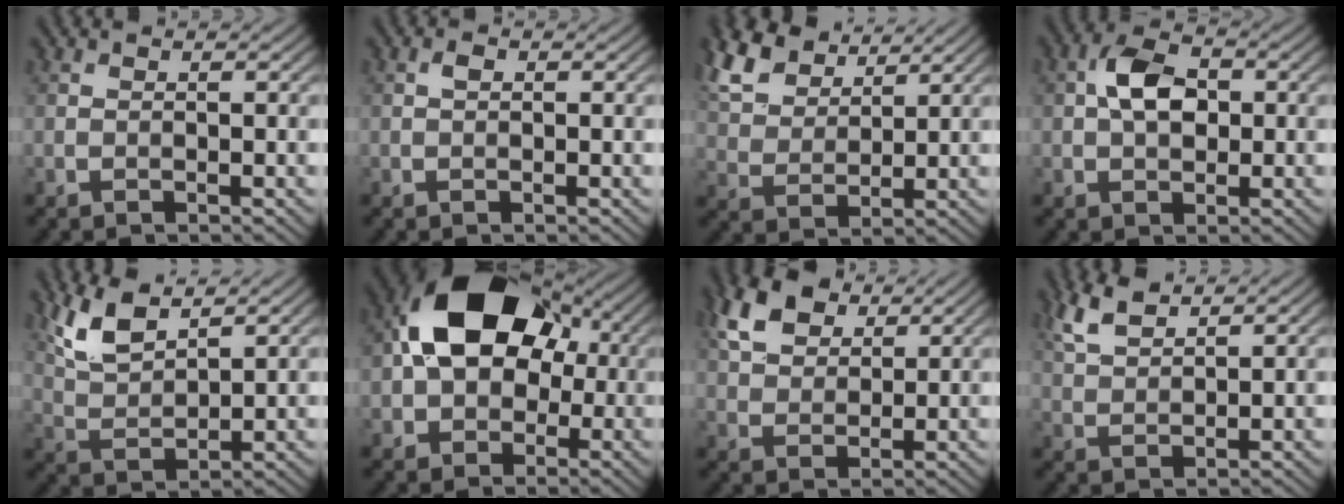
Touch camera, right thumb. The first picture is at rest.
{"total": 1.0, "force": [0.2, 0.6, 0.7], "torque": [-0.012, 0.002, 0.002]}
{"total": 9.9, "force": [6.8, 4.9, 5.3], "torque": [-0.154, 0.023, 0.137]}
{"total": 5.7, "force": [0.6, 3.6, 4.3], "torque": [-0.083, 0.009, 0.002]}
{"total": 6.8, "force": [4.5, 2.5, 4.5], "torque": [-0.116, 0.005, 0.099]}
{"total": 15.1, "force": [1.8, 10.7, 10.5], "torque": [-0.164, 0.015, 0.019]}
{"total": 7.9, "force": [4.4, 4.7, 4.5], "torque": [-0.113, 0.011, 0.084]}
{"total": 5.1, "force": [3.7, 1.8, 3.1], "torque": [-0.082, 0.009, 0.081]}